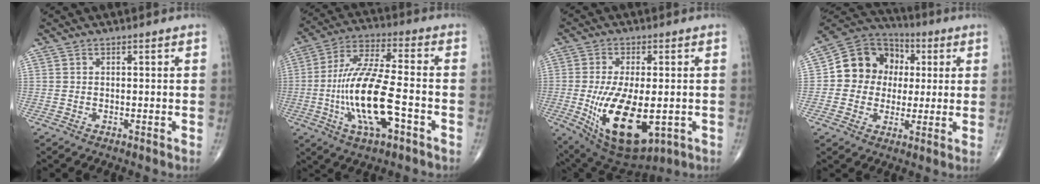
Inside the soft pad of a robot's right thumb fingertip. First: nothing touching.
{"total": 17.2, "force": [-4.5, 5.5, 15.7], "torque": [-0.317, 0.026, -0.080]}
{"total": 17.4, "force": [-3.7, 8.2, 14.9], "torque": [-0.267, -0.020, -0.037]}
{"total": 13.4, "force": [1.4, 11.9, 6.0], "torque": [-0.057, 0.020, 0.014]}